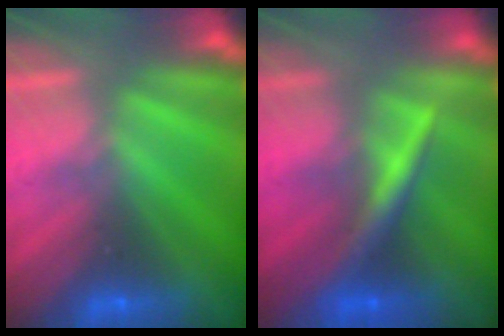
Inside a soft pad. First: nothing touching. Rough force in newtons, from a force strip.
{"total": 2.3}